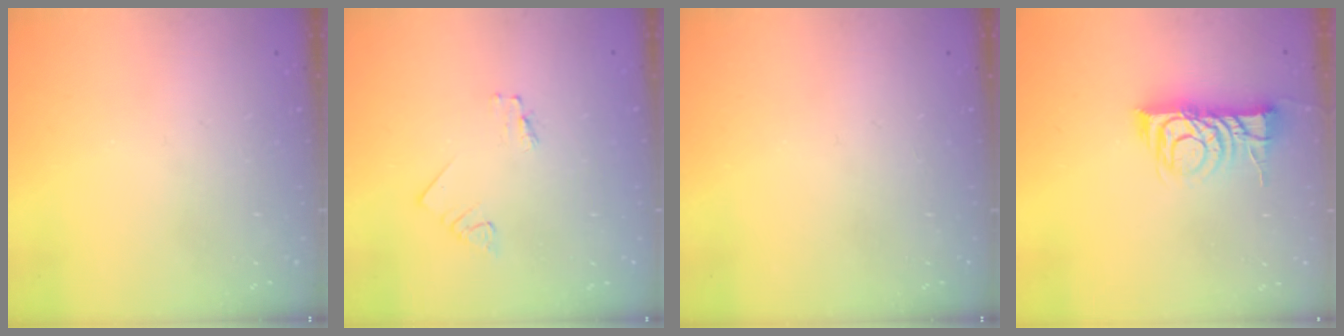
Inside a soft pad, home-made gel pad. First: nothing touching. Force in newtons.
{"total": 1.2, "press": 1.2, "slide": 0.1}
{"total": 0.0}
{"total": 10.8, "press": 10.8, "slide": 0.8}